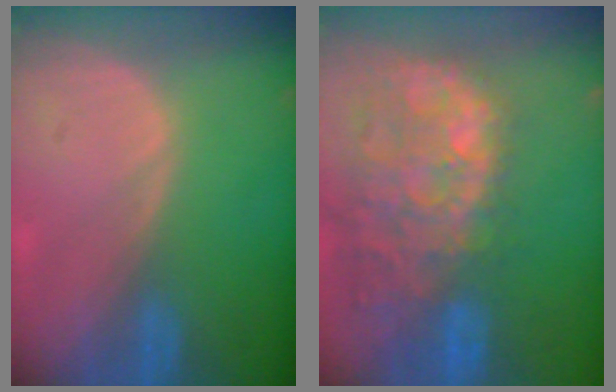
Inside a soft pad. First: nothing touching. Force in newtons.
{"total": 14.7, "press": 11.9, "slide": 8.7}